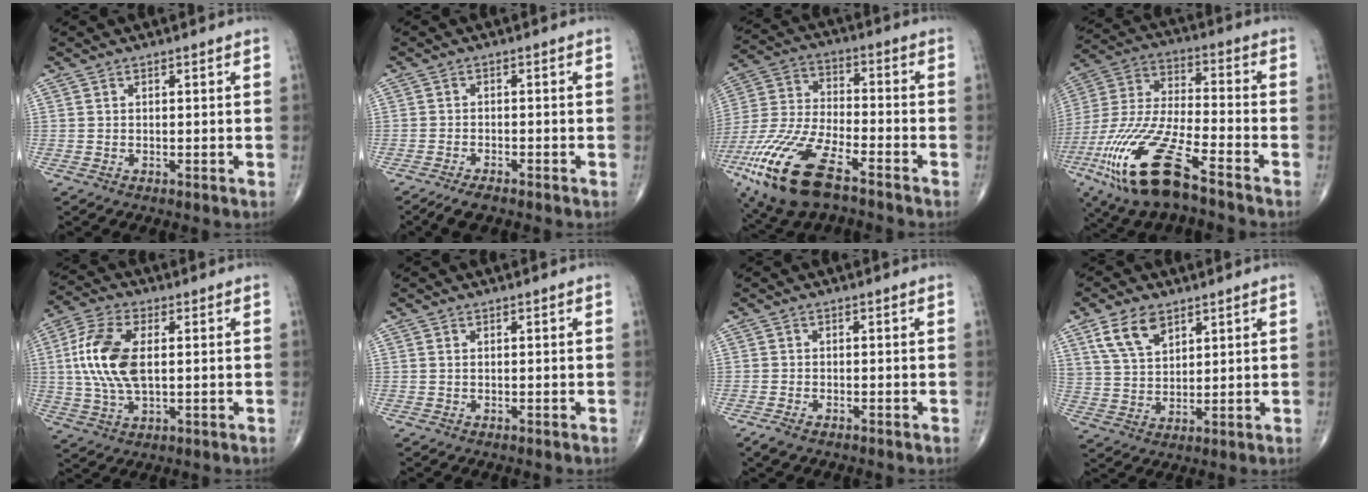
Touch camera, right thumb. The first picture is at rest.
{"total": 3.3, "force": [-2.7, 0.8, 1.7], "torque": [-0.038, 0.005, -0.049]}
{"total": 19.9, "force": [-11.2, 7.6, 14.6], "torque": [-0.330, 0.020, -0.215]}
{"total": 21.3, "force": [-12.1, 6.0, 16.5], "torque": [-0.387, 0.019, -0.230]}
{"total": 12.7, "force": [1.4, 6.4, 10.9], "torque": [-0.238, 0.005, 0.027]}
{"total": 0.0}
{"total": 2.1, "force": [-1.5, 0.9, 1.2], "torque": [-0.032, -0.002, -0.027]}
{"total": 8.2, "force": [4.7, 4.7, 4.8], "torque": [-0.078, -0.018, 0.097]}